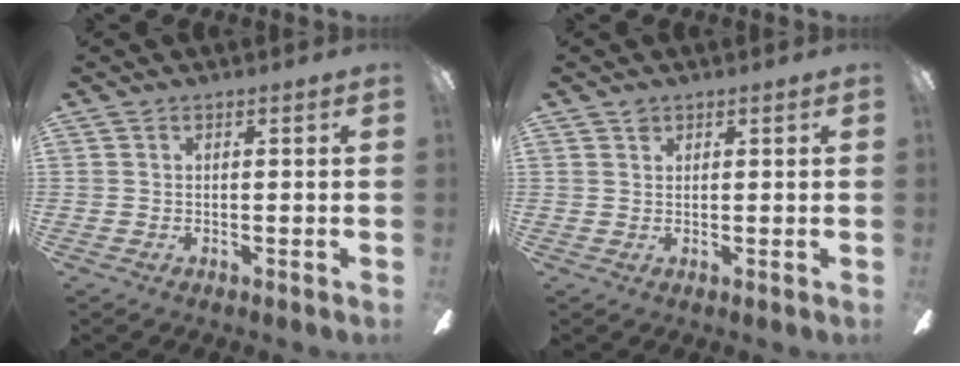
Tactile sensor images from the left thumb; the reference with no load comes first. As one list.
[{"total": 1.6, "force": [1.2, 1.0, 0.3], "torque": [0.001, -0.003, 0.020]}]